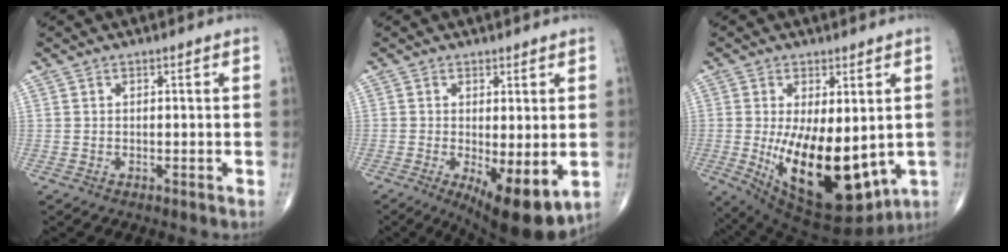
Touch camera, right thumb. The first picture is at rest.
{"total": 10.8, "force": [-2.7, 3.6, 9.8], "torque": [-0.142, -0.027, -0.031]}
{"total": 19.5, "force": [-2.5, 9.1, 17.1], "torque": [-0.269, -0.033, -0.007]}